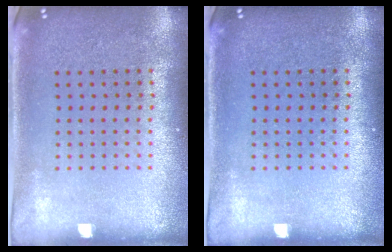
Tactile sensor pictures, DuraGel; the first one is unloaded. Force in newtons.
{"total": 0.0}